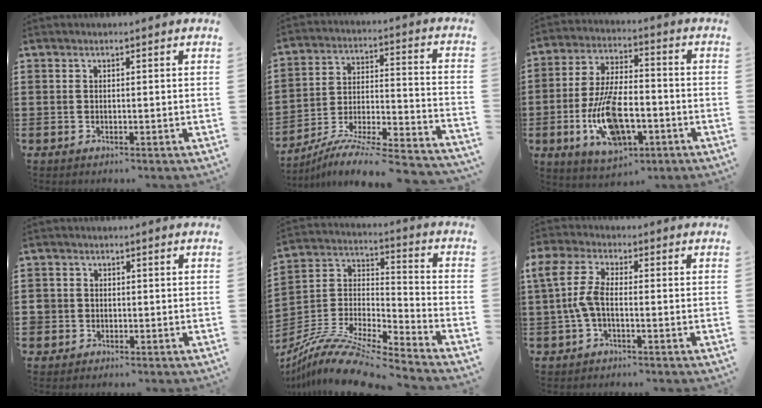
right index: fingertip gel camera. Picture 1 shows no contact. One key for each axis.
{"total": 7.5, "fx": -6.8, "fy": 0.2, "fz": 3.2, "tx": -0.054, "ty": -0.006, "tz": -0.140}
{"total": 12.4, "fx": -4.4, "fy": 5.5, "fz": 10.1, "tx": -0.212, "ty": 0.002, "tz": -0.078}
{"total": 1.9, "fx": -0.4, "fy": 1.8, "fz": 0.2, "tx": -0.012, "ty": 0.006, "tz": -0.013}
{"total": 11.8, "fx": -10.3, "fy": 2.0, "fz": 5.3, "tx": -0.107, "ty": 0.023, "tz": -0.205}
{"total": 6.1, "fx": -0.5, "fy": 2.9, "fz": 5.3, "tx": -0.141, "ty": -0.003, "tz": -0.021}